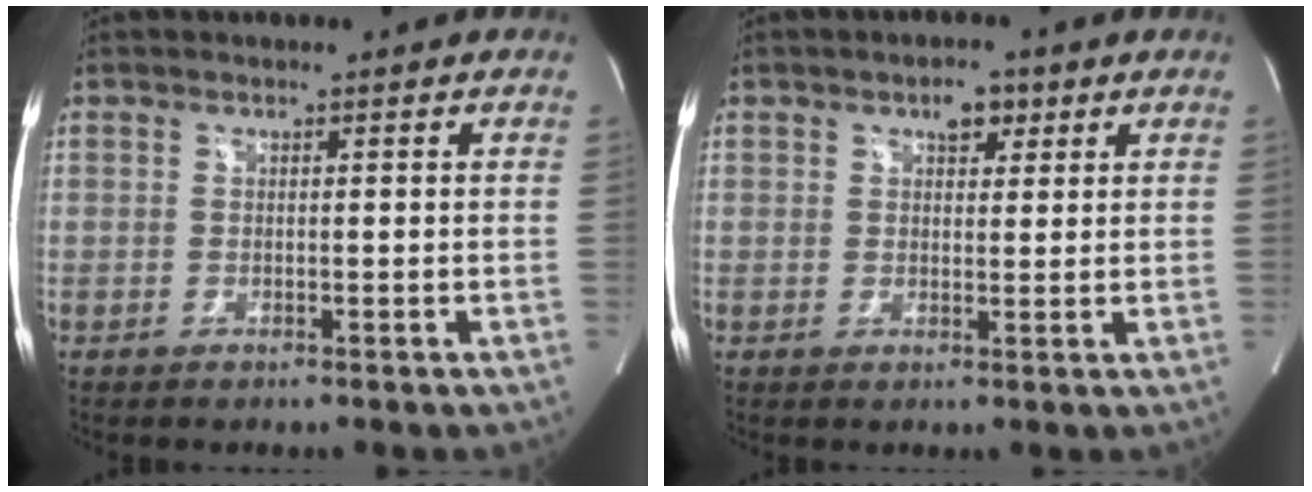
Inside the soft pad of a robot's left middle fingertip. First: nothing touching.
{"total": 3.2, "force": [1.8, 1.7, 2.1], "torque": [-0.032, 0.012, 0.029]}